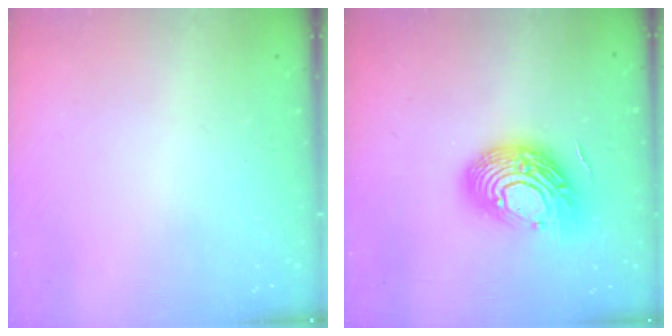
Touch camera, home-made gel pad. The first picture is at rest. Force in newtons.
{"total": 17.0, "press": 16.9, "slide": 1.2}